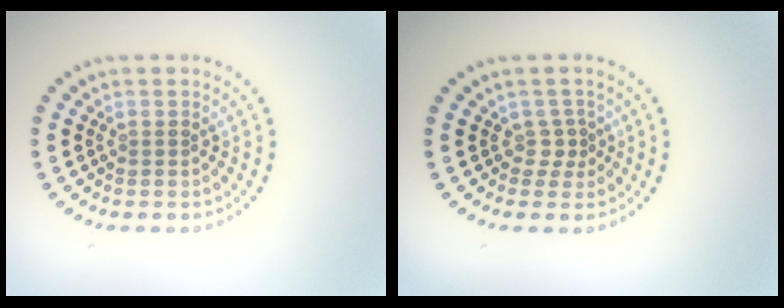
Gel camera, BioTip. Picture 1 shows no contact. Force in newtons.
{"total": 1.4, "press": 0.9, "slide": 1.1}